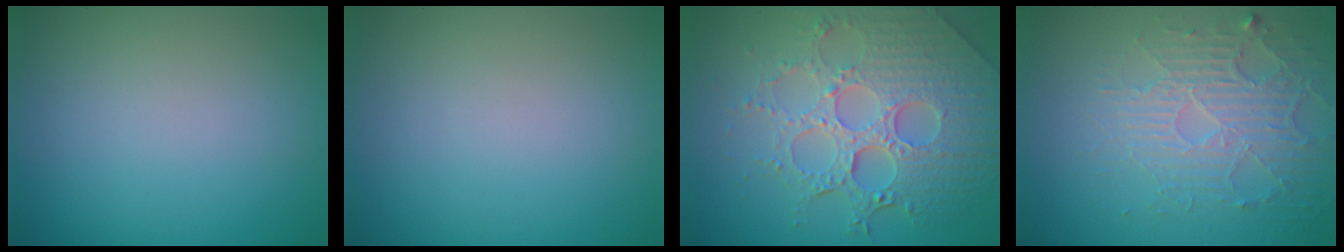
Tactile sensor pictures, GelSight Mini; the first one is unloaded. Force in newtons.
{"total": 0.0}
{"total": 8.2, "press": 6.0, "slide": 5.6}
{"total": 4.0, "press": 3.4, "slide": 2.1}